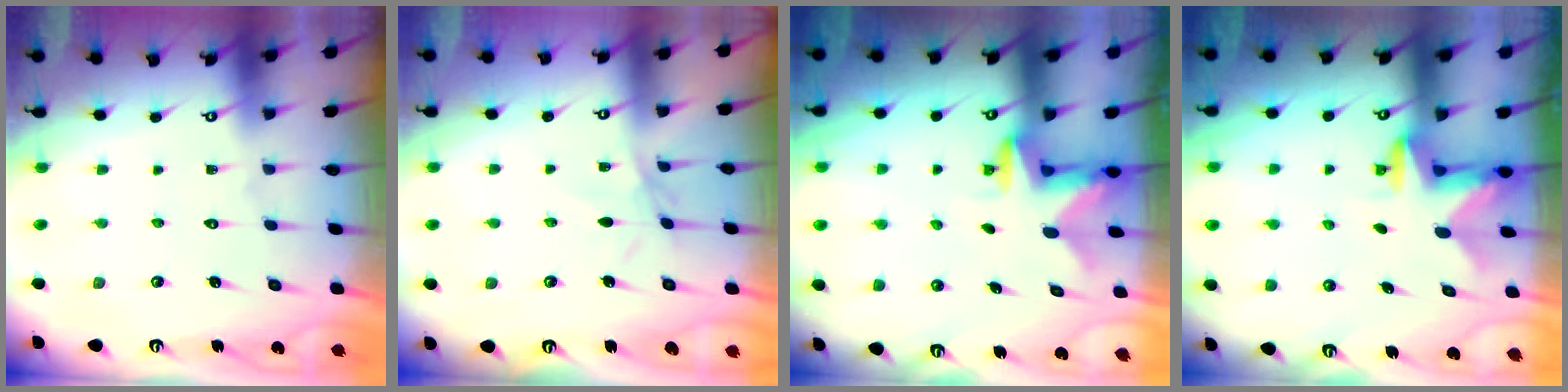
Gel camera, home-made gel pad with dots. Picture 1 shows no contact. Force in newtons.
{"total": 2.5, "press": 2.5, "slide": 0.6}
{"total": 2.6, "press": 2.6, "slide": 0.4}
{"total": 2.9, "press": 2.8, "slide": 0.5}